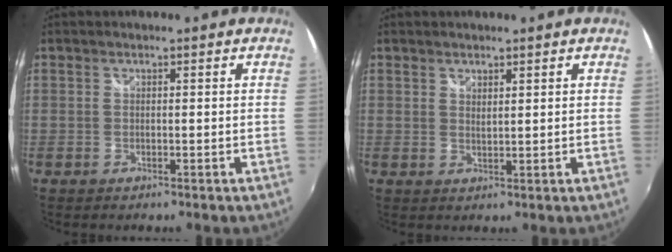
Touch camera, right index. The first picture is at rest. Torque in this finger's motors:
{"motor_torque": [-0.09, 0.10, -0.03, 0.00]}